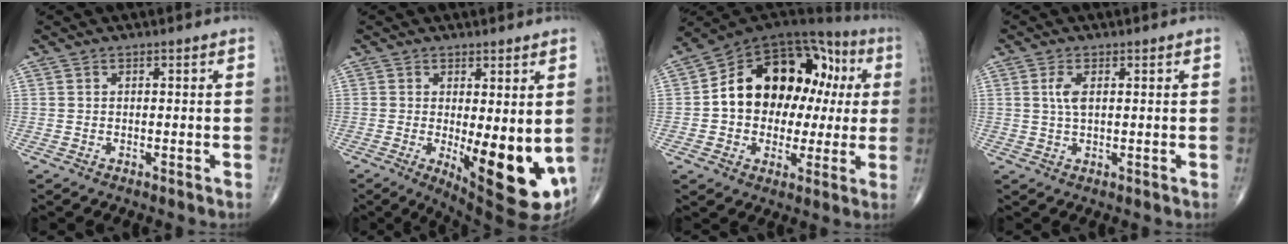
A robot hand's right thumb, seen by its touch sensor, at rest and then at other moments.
{"total": 14.1, "force": [-2.0, 4.9, 13.0], "torque": [-0.175, -0.031, -0.012]}
{"total": 21.1, "force": [1.8, 14.9, 14.8], "torque": [-0.182, 0.050, 0.028]}
{"total": 2.8, "force": [0.7, 1.1, 2.5], "torque": [-0.058, 0.002, 0.014]}